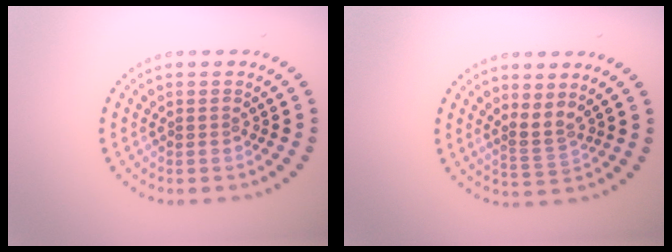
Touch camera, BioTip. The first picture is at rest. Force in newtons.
{"total": 1.9, "press": 1.2, "slide": 1.5}